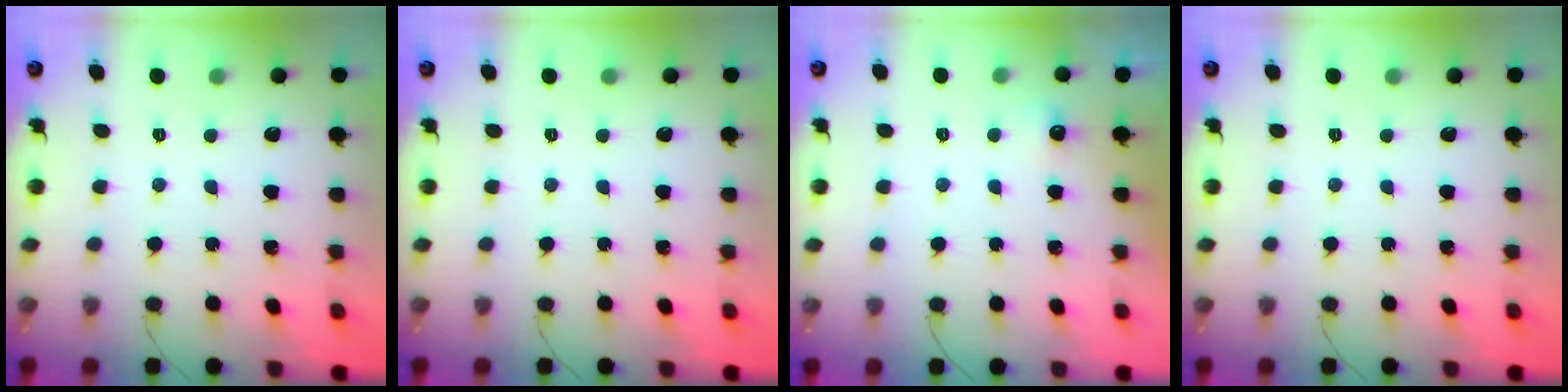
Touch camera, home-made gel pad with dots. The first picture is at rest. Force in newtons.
{"total": 0.0}
{"total": 4.2, "press": 4.1, "slide": 1.1}
{"total": 0.0}